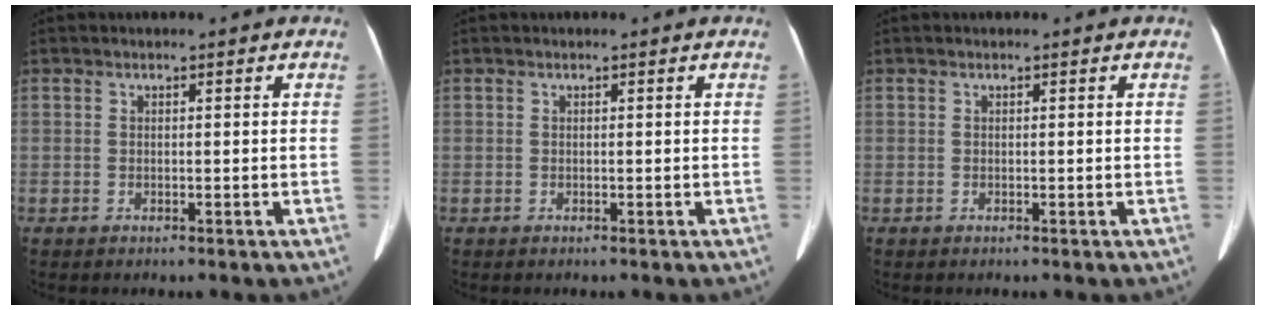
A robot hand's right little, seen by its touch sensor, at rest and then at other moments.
{"total": 0.0}
{"total": 0.0}